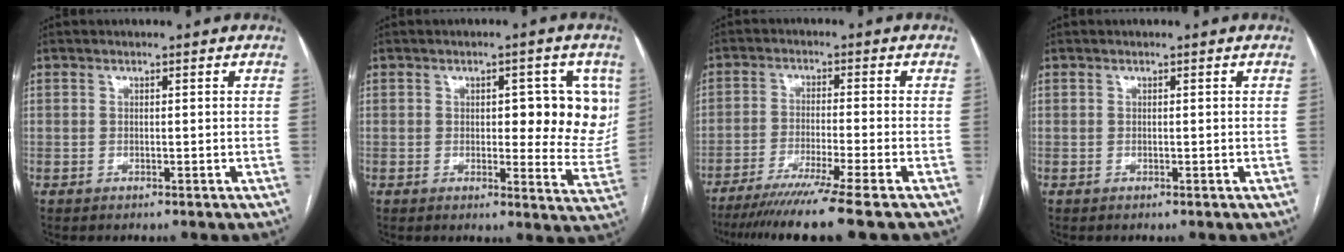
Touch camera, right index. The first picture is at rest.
{"total": 10.1, "force": [2.1, 4.1, 9.0], "torque": [-0.093, 0.002, 0.023]}
{"total": 12.6, "force": [-9.8, -2.3, 7.5], "torque": [-0.101, -0.038, -0.151]}
{"total": 0.0}